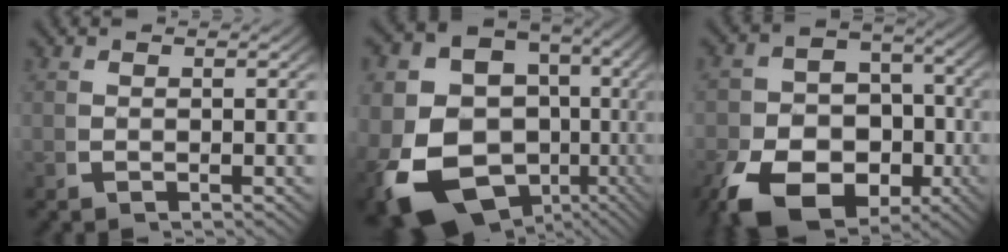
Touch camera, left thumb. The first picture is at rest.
{"total": 21.9, "force": [-2.5, 16.8, 13.9], "torque": [-0.316, -0.084, -0.018]}
{"total": 13.6, "force": [-4.2, 10.2, 7.9], "torque": [-0.162, -0.056, -0.051]}